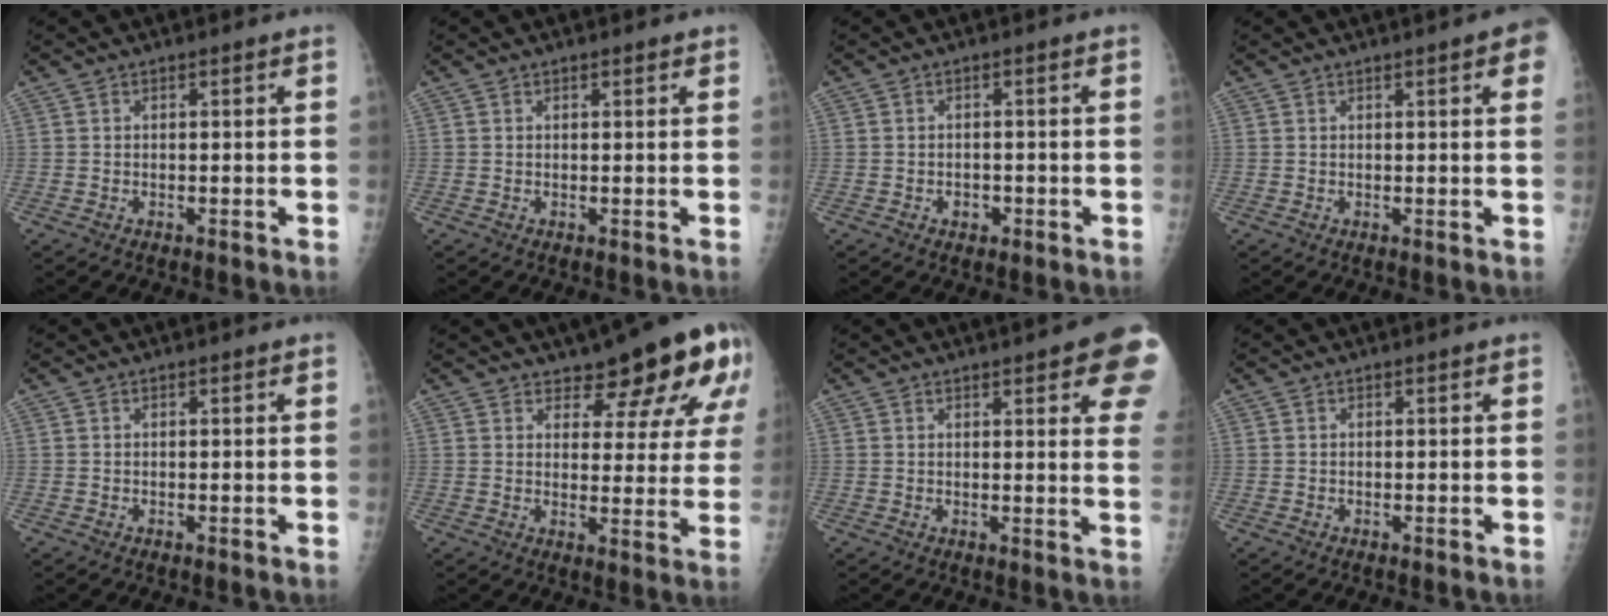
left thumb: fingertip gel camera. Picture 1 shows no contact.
{"total": 0.8, "force": [0.6, 0.4, 0.4], "torque": [-0.002, -0.002, 0.005]}
{"total": 1.9, "force": [-0.8, 1.5, 0.9], "torque": [-0.004, 0.005, -0.008]}
{"total": 4.7, "force": [2.1, 0.7, 4.2], "torque": [-0.039, 0.002, 0.019]}
{"total": 0.0}
{"total": 13.0, "force": [8.6, 5.0, 8.4], "torque": [-0.064, -0.046, 0.103]}
{"total": 13.3, "force": [6.6, 3.3, 11.1], "torque": [-0.110, -0.020, 0.067]}
{"total": 0.0}